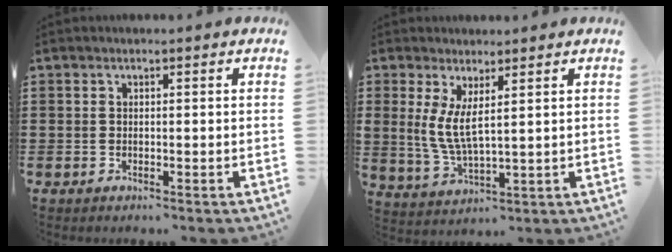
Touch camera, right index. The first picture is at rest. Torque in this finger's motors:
{"motor_torque": [1.24, 0.90, 0.44, 0.21]}